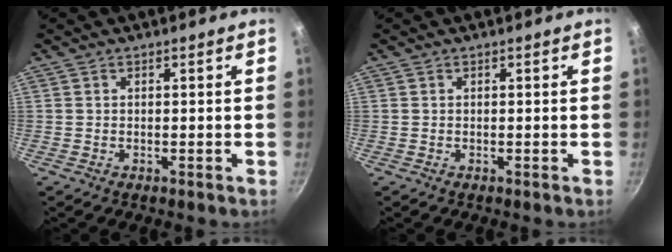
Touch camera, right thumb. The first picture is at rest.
{"total": 0.0}